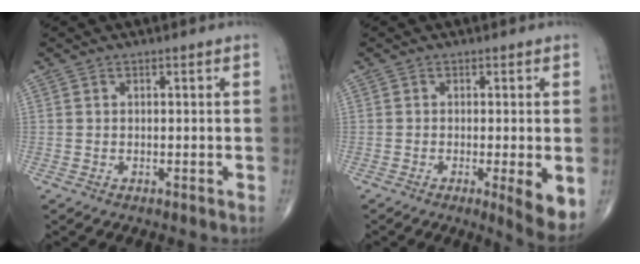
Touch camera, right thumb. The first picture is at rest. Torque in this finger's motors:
{"motor_torque": [0.90, 1.17, 0.74, -0.15, 0.22]}